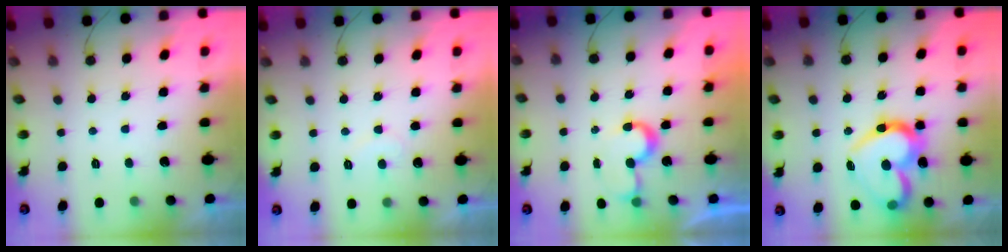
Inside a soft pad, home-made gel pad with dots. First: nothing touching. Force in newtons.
{"total": 6.1, "press": 6.1, "slide": 0.5}
{"total": 6.2, "press": 5.7, "slide": 2.4}
{"total": 19.4, "press": 19.4, "slide": 1.4}